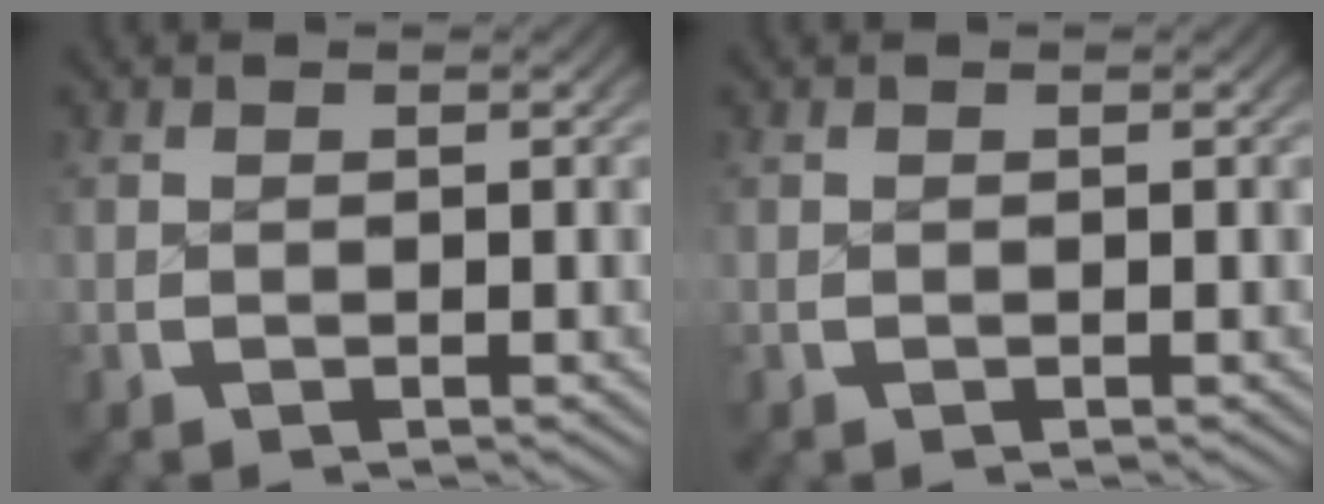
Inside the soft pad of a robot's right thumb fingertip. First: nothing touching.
{"total": 0.0}